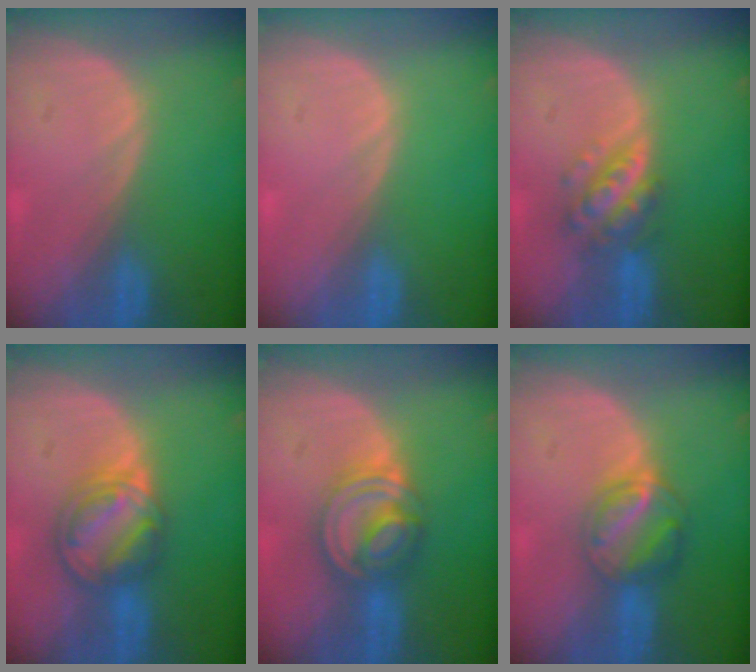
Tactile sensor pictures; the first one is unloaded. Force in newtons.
{"total": 0.0}
{"total": 6.0, "press": 5.3, "slide": 2.8}
{"total": 7.5, "press": 6.6, "slide": 3.6}
{"total": 7.6, "press": 6.6, "slide": 3.8}
{"total": 5.7, "press": 5.5, "slide": 1.6}